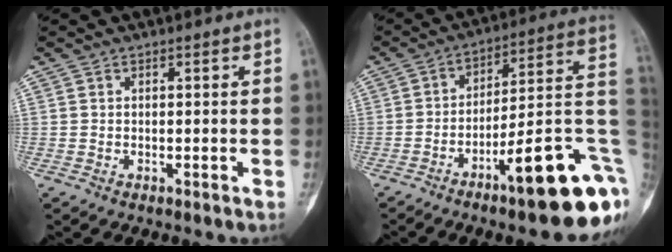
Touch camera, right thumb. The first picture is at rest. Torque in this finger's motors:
{"motor_torque": [2.65, 0.67, 1.17, -1.39, 0.36]}